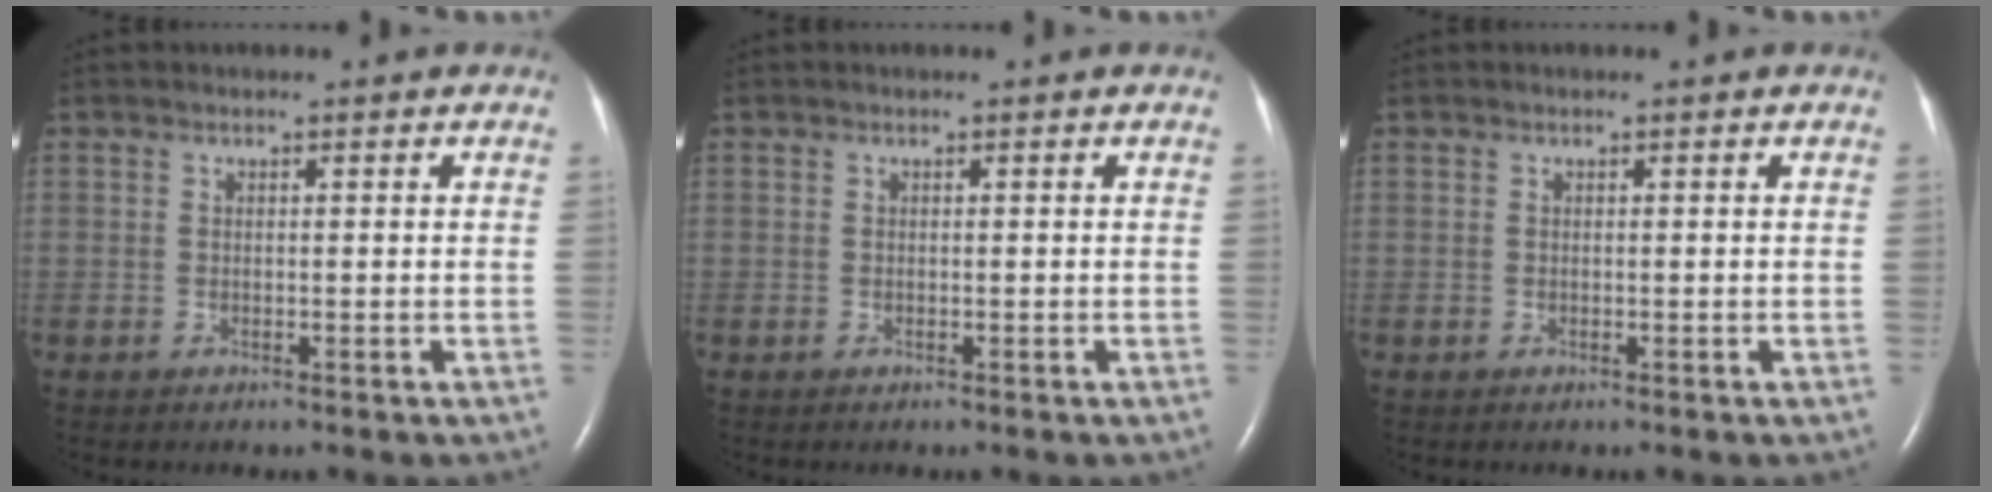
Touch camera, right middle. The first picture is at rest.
{"total": 0.0}
{"total": 0.0}